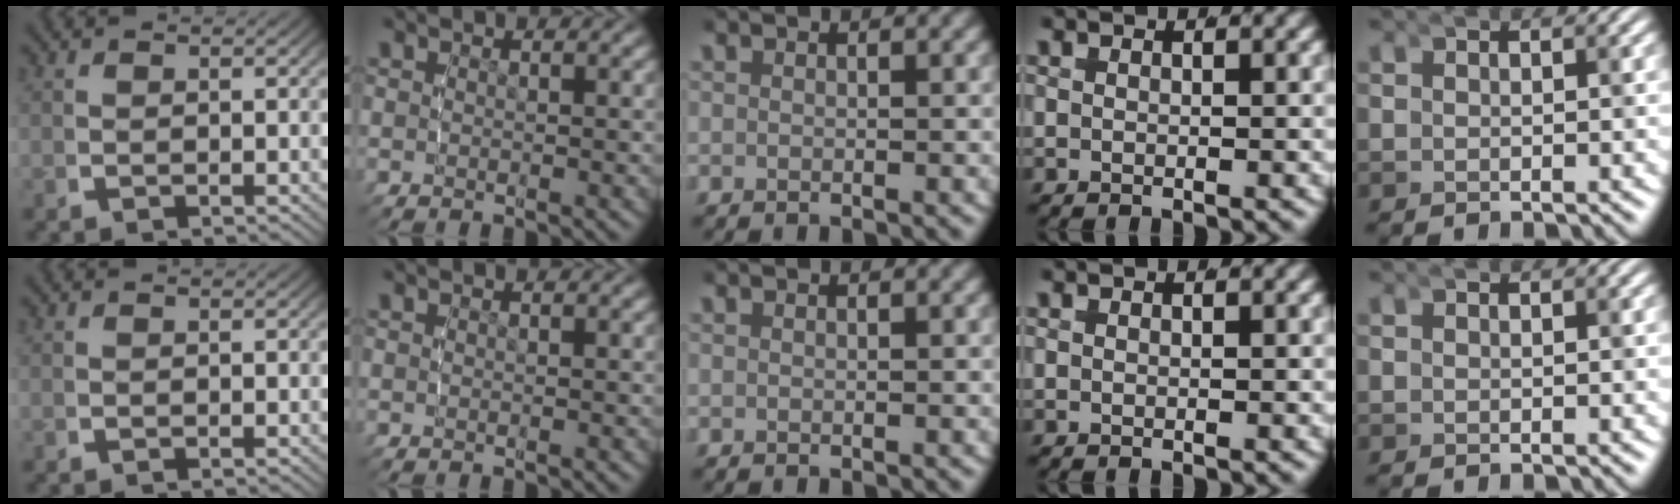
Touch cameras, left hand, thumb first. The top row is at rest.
{}